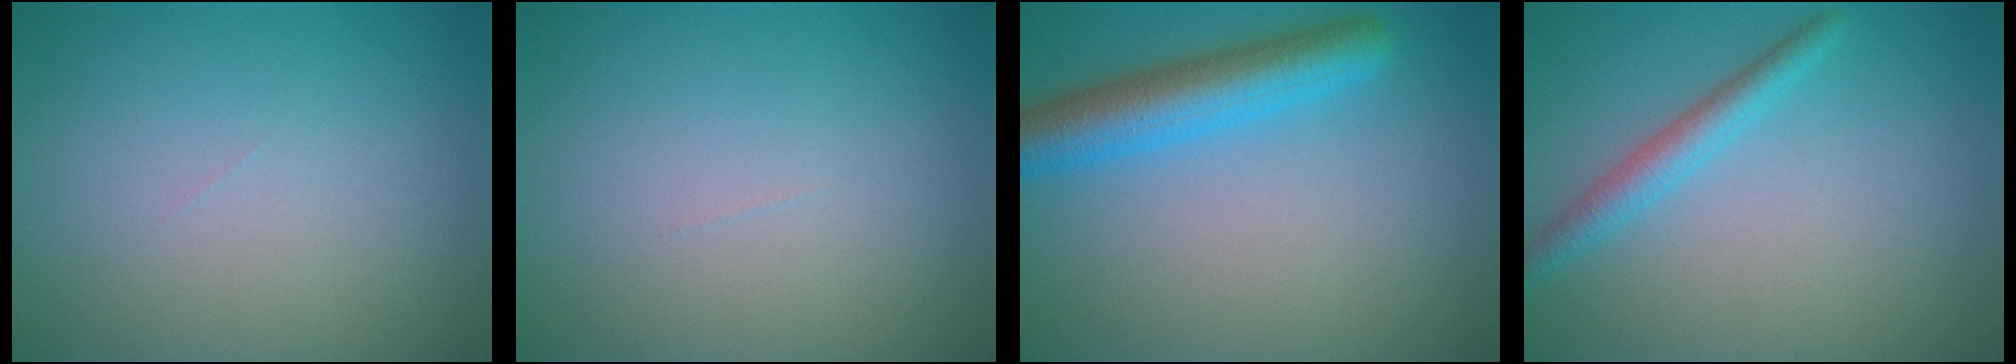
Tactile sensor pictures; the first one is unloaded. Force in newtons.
{"total": 0.0}
{"total": 5.4, "press": 5.4, "slide": 0.2}
{"total": 2.4, "press": 2.4, "slide": 0.1}